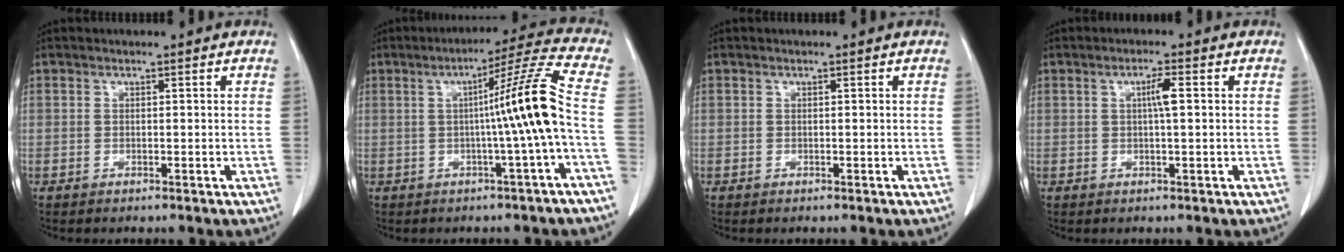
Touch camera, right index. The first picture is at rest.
{"total": 10.8, "force": [-1.0, -2.4, 10.4], "torque": [-0.149, 0.013, -0.011]}
{"total": 0.0}
{"total": 2.6, "force": [0.5, 0.2, 2.5], "torque": [-0.044, 0.003, 0.008]}